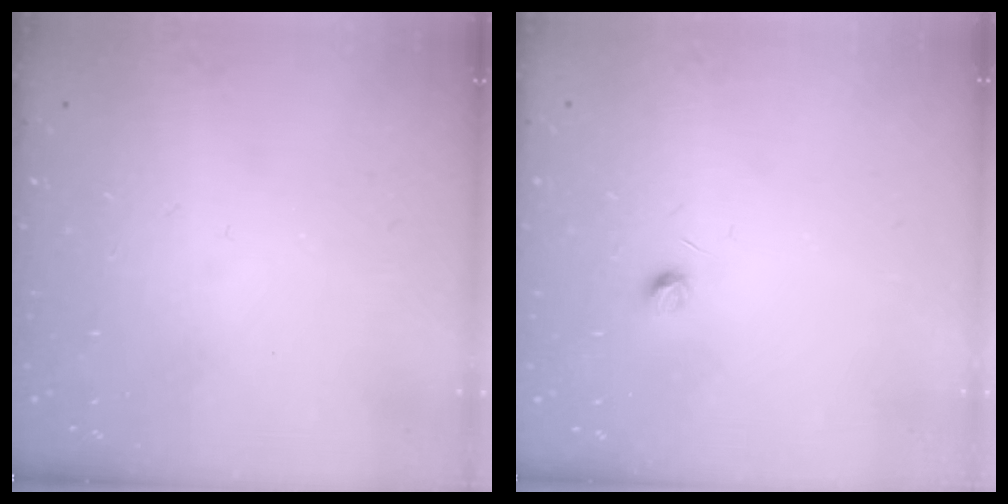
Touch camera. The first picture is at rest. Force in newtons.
{"total": 3.3, "press": 3.2, "slide": 0.6}